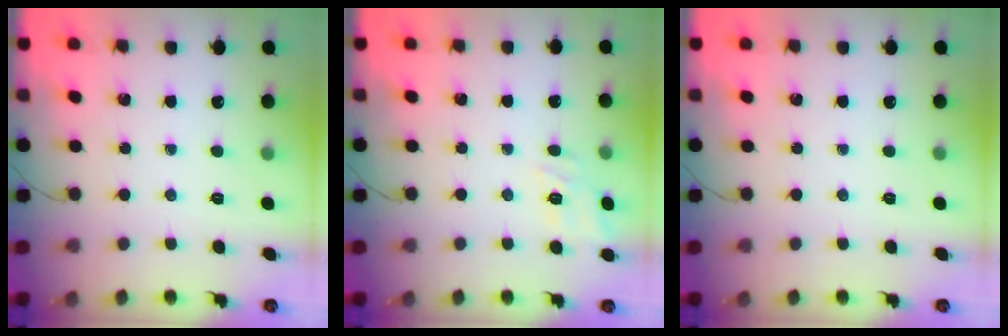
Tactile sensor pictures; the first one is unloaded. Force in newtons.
{"total": 11.1, "press": 11.1, "slide": 0.9}
{"total": 0.0}